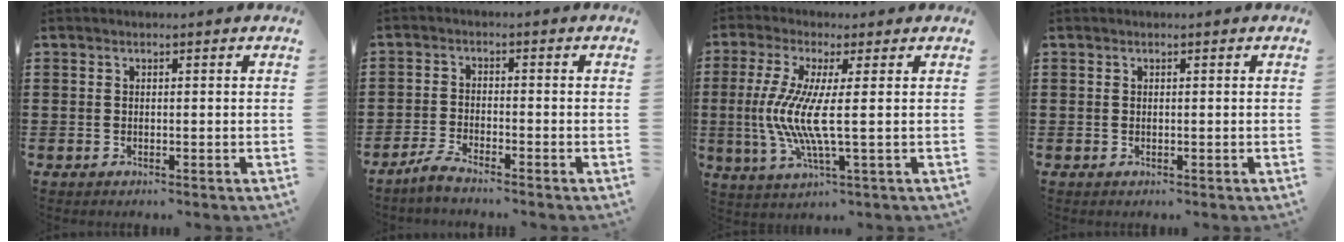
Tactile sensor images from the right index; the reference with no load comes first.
{"total": 2.7, "force": [-2.5, -0.1, 0.9], "torque": [-0.033, -0.001, -0.053]}
{"total": 8.7, "force": [-0.1, 0.6, 8.7], "torque": [-0.196, -0.023, -0.012]}
{"total": 0.0}